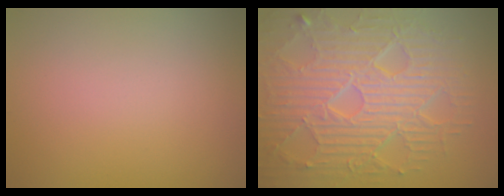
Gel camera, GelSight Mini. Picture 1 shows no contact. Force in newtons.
{"total": 9.0, "press": 6.5, "slide": 6.3}